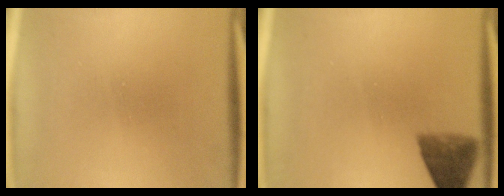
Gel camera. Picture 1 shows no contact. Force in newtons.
{"total": 3.5}